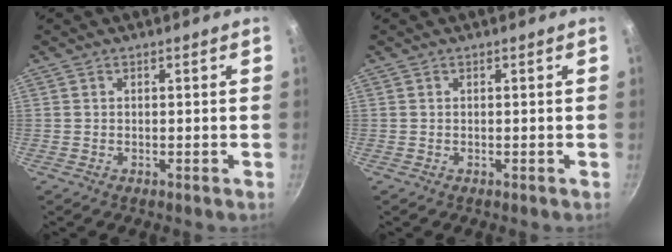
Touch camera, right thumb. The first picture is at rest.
{"total": 0.0}